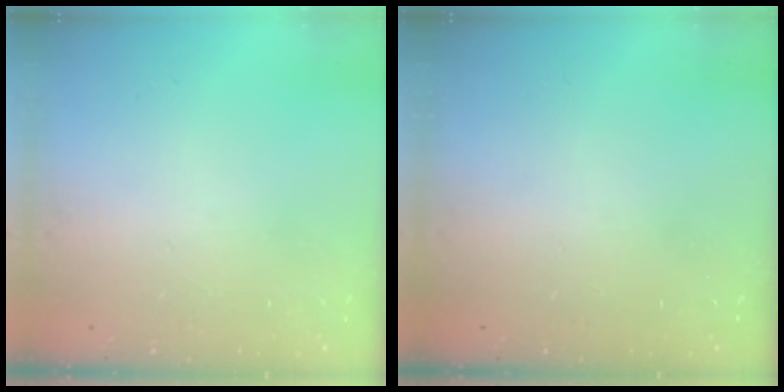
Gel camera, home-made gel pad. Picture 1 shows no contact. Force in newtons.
{"total": 0.0}